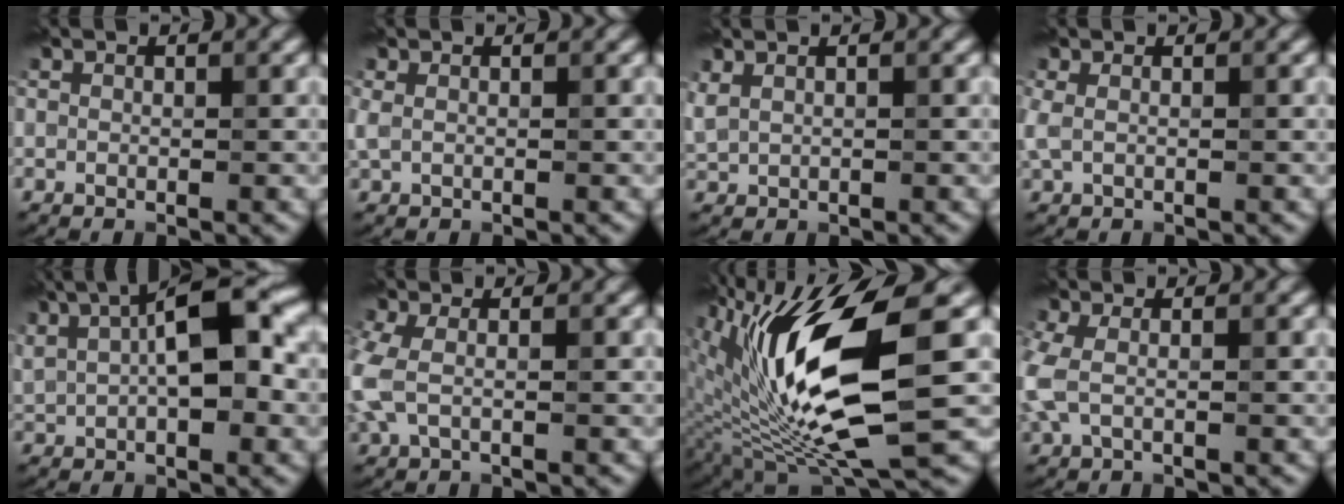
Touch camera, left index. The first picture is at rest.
{"total": 0.8, "force": [0.3, 0.3, 0.6], "torque": [-0.015, 0.003, 0.005]}
{"total": 1.2, "force": [0.9, 0.4, 0.7], "torque": [-0.018, 0.002, 0.024]}
{"total": 1.1, "force": [0.2, 0.5, 1.0], "torque": [-0.024, 0.005, 0.001]}
{"total": 10.3, "force": [2.5, 4.0, 9.2], "torque": [-0.153, 0.015, 0.038]}
{"total": 3.0, "force": [-0.2, 1.5, 2.5], "torque": [-0.076, 0.001, -0.011]}
{"total": 14.6, "force": [1.7, 5.0, 13.6], "torque": [-0.257, -0.010, 0.030]}
{"total": 2.6, "force": [-0.1, 1.2, 2.3], "torque": [-0.068, 0.003, -0.010]}